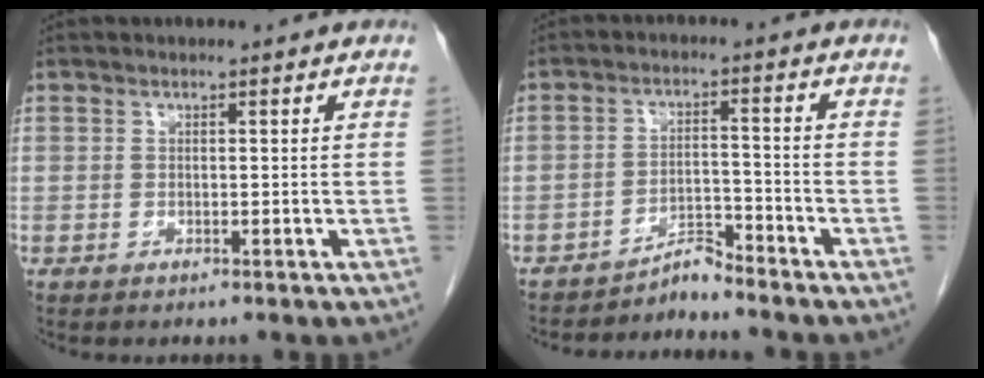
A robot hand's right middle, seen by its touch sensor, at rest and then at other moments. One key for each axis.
{"total": 3.3, "fx": -3.3, "fy": -0.1, "fz": 0.0, "tx": 0.005, "ty": -0.008, "tz": -0.057}